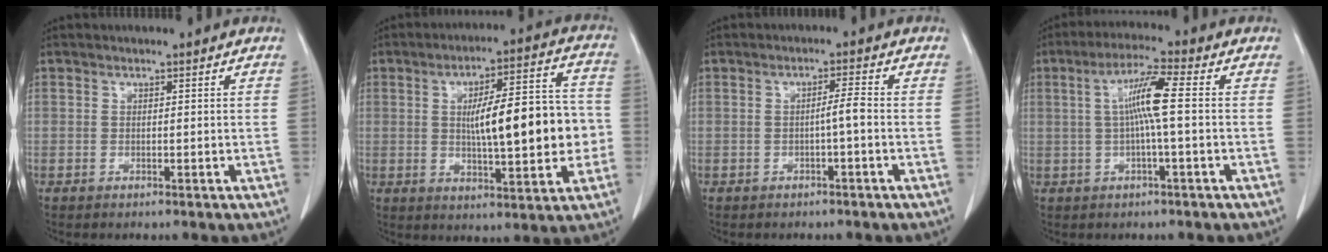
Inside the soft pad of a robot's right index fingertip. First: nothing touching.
{"total": 15.2, "force": [-0.6, 3.7, 14.8], "torque": [-0.222, 0.025, -0.001]}
{"total": 2.3, "force": [-0.6, -0.1, 2.2], "torque": [-0.033, 0.002, -0.011]}
{"total": 6.8, "force": [0.4, -0.4, 6.8], "torque": [-0.129, 0.010, 0.007]}